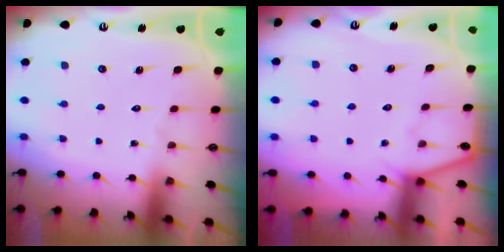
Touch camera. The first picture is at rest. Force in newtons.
{"total": 4.0, "press": 3.9, "slide": 0.4}